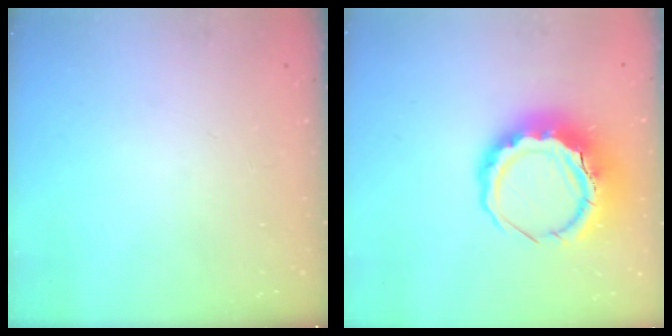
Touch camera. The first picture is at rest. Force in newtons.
{"total": 12.3, "press": 12.1, "slide": 2.4}